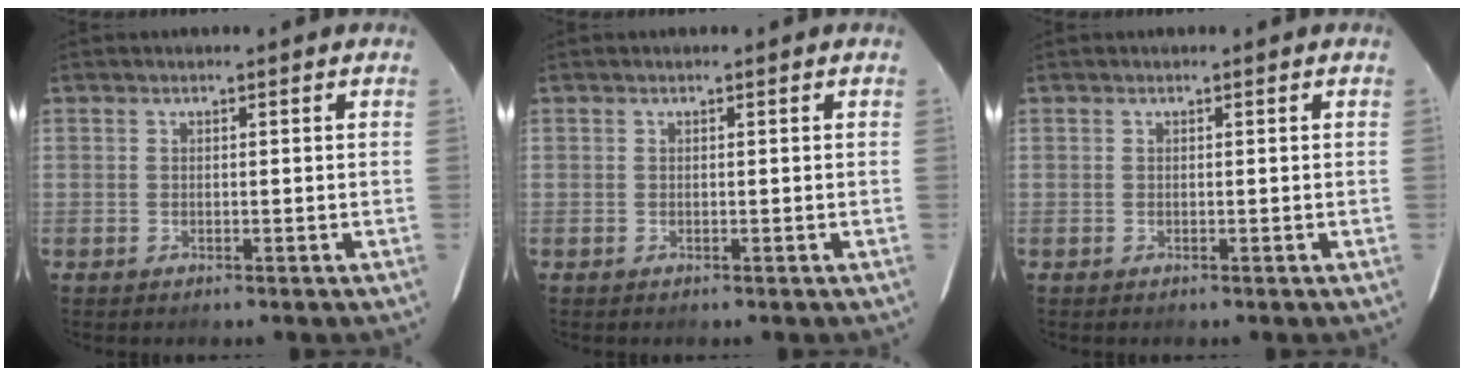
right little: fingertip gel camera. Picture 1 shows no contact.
{"total": 0.0}
{"total": 0.0}